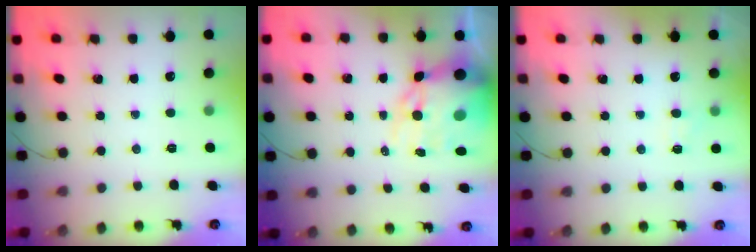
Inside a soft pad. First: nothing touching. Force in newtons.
{"total": 15.0, "press": 14.6, "slide": 3.6}
{"total": 4.7, "press": 4.4, "slide": 1.5}